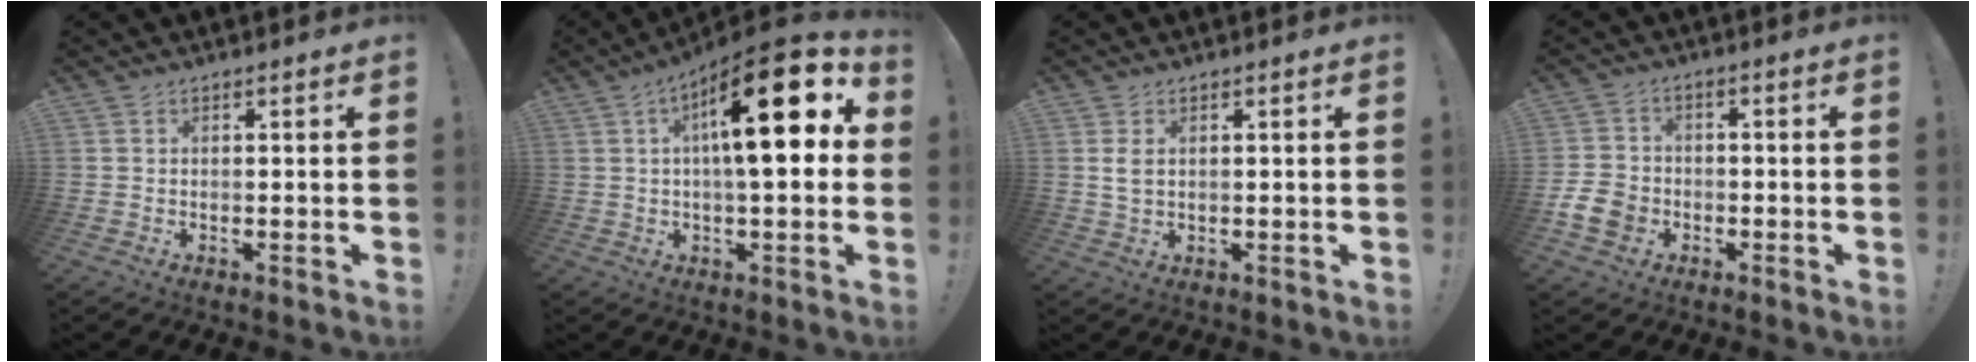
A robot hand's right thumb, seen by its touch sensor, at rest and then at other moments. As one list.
[{"total": 21.0, "force": [5.2, 5.8, 19.5], "torque": [-0.289, -0.027, 0.067]}, {"total": 2.9, "force": [0.9, 1.6, 2.3], "torque": [-0.046, -0.002, 0.013]}, {"total": 8.3, "force": [-3.8, 6.4, 3.7], "torque": [-0.079, 0.025, -0.070]}]